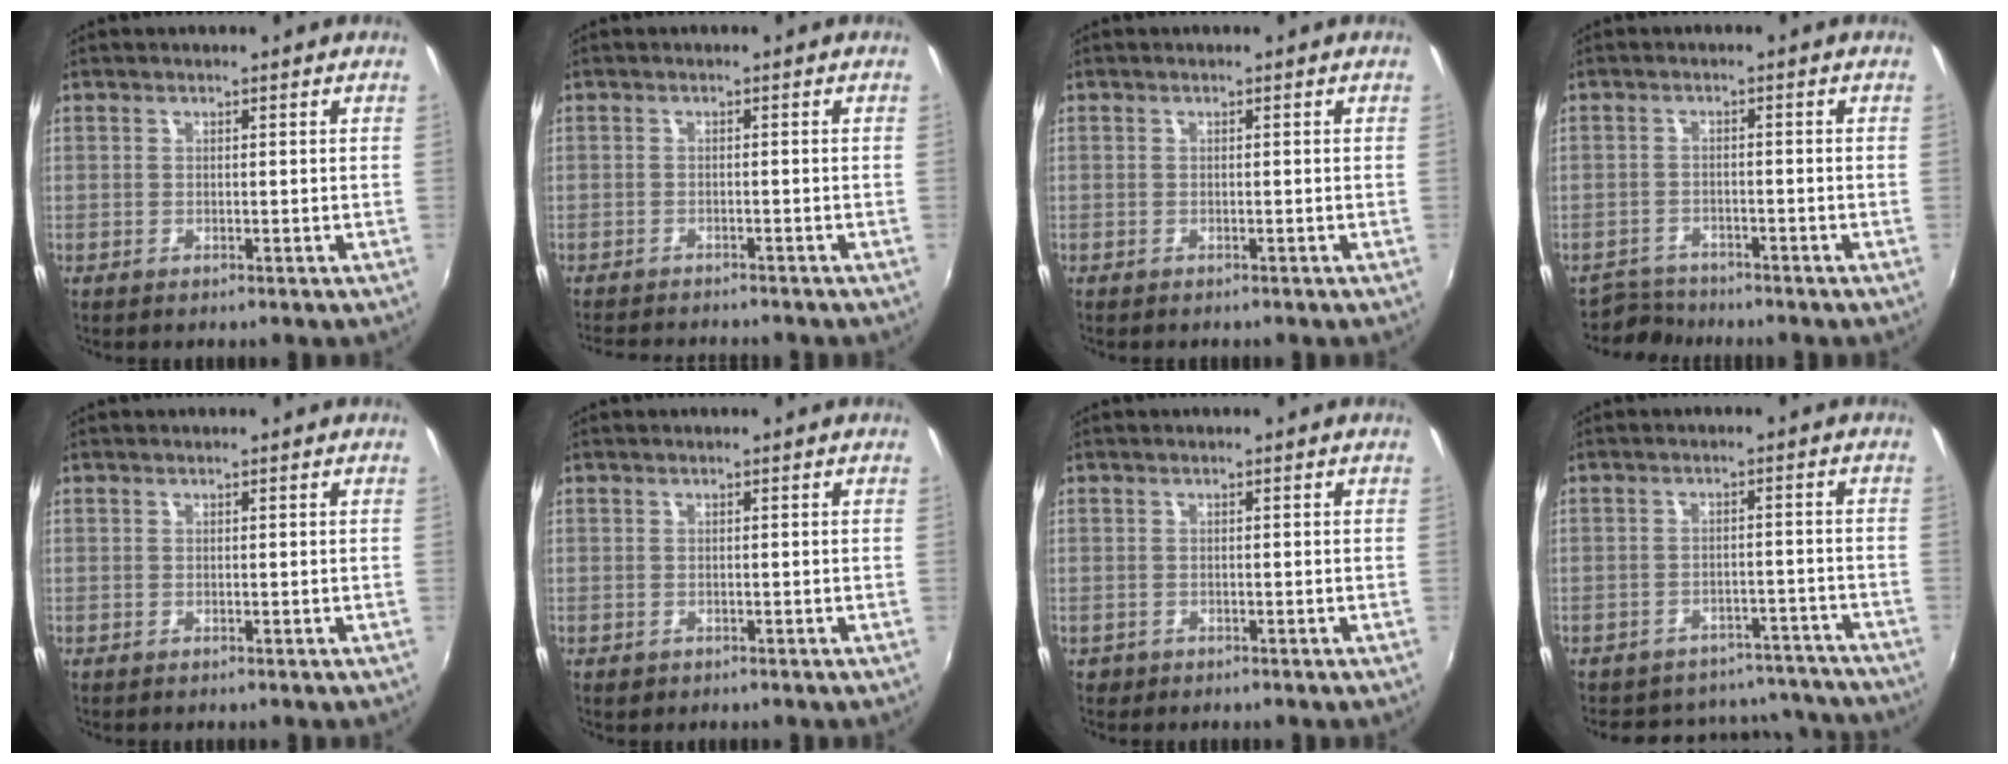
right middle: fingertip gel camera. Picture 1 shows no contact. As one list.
[{"total": 7.1, "force": [-6.6, 1.1, 2.4], "torque": [-0.060, -0.018, -0.101]}, {"total": 0.7, "force": [-0.6, 0.2, 0.2], "torque": [-0.005, -0.003, -0.011]}, {"total": 3.9, "force": [-3.7, 1.1, -0.4], "torque": [-0.006, 0.002, -0.069]}, {"total": 0.0}, {"total": 1.0, "force": [-0.5, 0.8, 0.3], "torque": [-0.007, -0.004, -0.007]}, {"total": 1.4, "force": [-0.7, 1.1, 0.3], "torque": [-0.010, -0.004, -0.010]}, {"total": 16.7, "force": [-14.9, 6.4, 3.6], "torque": [-0.077, 0.036, -0.173]}]